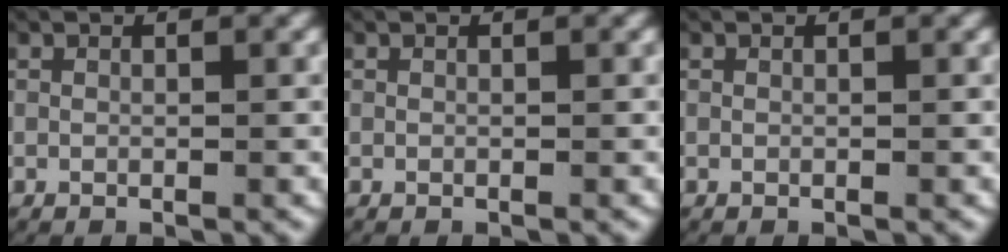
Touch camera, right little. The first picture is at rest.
{"total": 0.0}
{"total": 0.0}